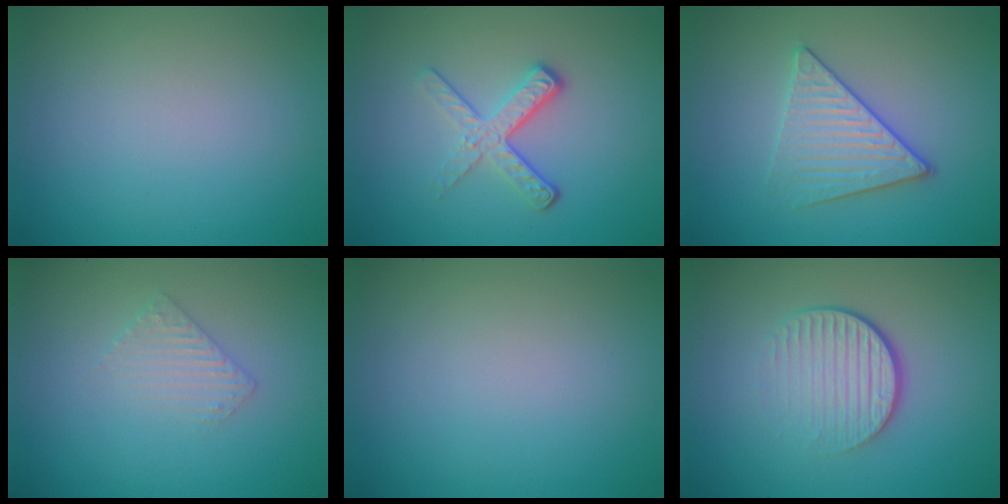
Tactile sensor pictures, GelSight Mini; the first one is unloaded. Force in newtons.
{"total": 3.5, "press": 2.3, "slide": 2.7}
{"total": 3.4, "press": 3.2, "slide": 1.1}
{"total": 1.6, "press": 1.6, "slide": 0.4}
{"total": 0.0}
{"total": 4.3, "press": 2.6, "slide": 3.4}